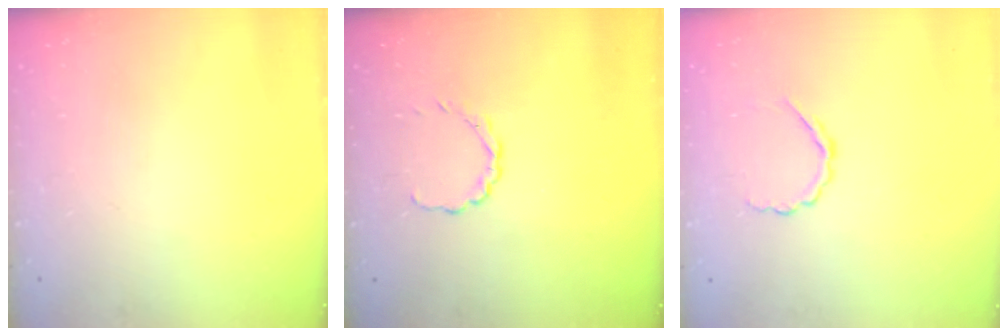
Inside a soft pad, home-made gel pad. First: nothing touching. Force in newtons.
{"total": 2.4, "press": 2.2, "slide": 0.9}
{"total": 3.5, "press": 3.3, "slide": 1.2}